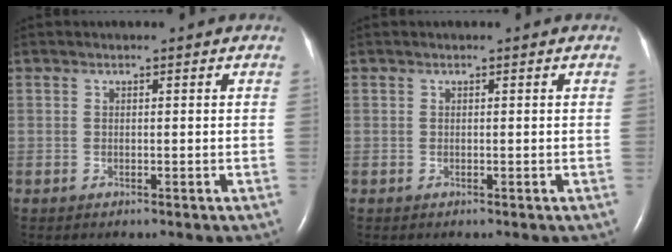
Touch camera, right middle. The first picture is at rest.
{"total": 0.0}